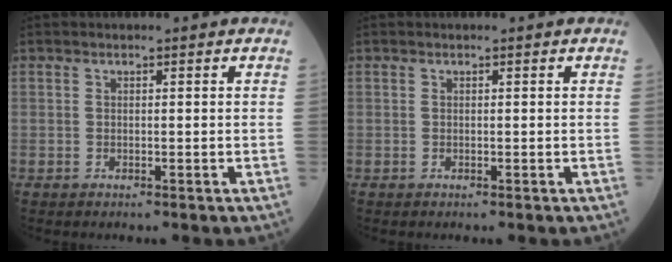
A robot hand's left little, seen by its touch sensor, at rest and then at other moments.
{"total": 0.0}